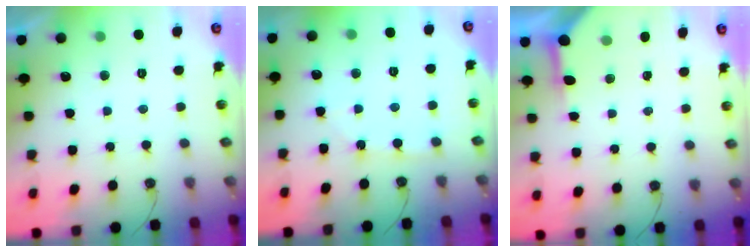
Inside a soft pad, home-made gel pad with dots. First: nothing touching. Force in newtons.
{"total": 4.0, "press": 4.0, "slide": 0.5}
{"total": 3.8, "press": 3.8, "slide": 0.4}